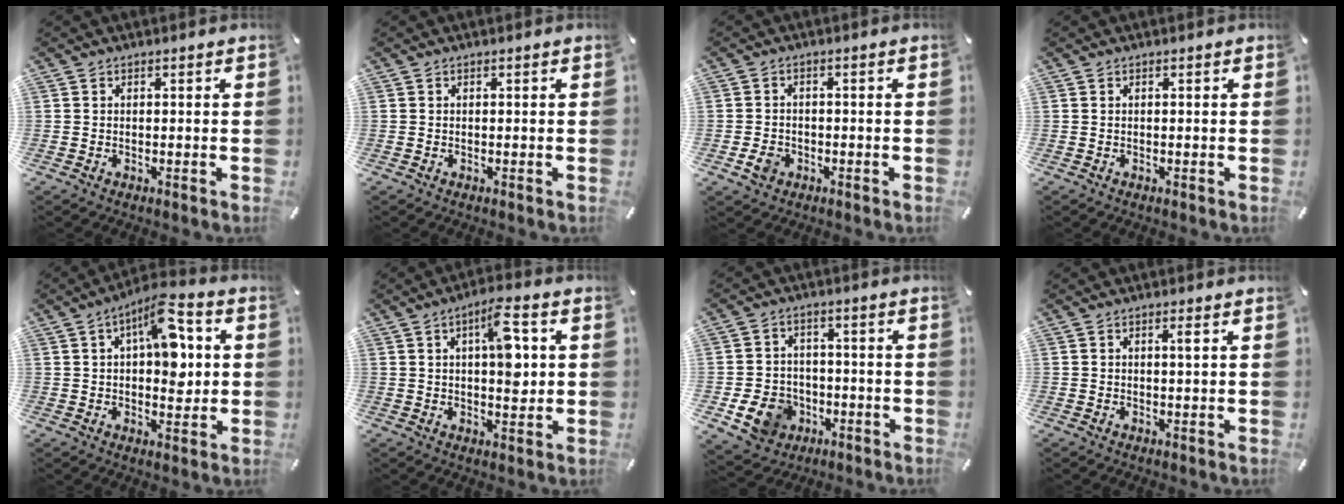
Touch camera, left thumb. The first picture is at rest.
{"total": 0.0}
{"total": 3.8, "force": [-1.5, 3.1, 1.6], "torque": [-0.030, 0.005, -0.026]}
{"total": 0.0}
{"total": 12.8, "force": [3.2, 6.6, 10.5], "torque": [-0.143, -0.009, 0.056]}
{"total": 10.5, "force": [2.4, 4.6, 9.1], "torque": [-0.122, -0.008, 0.035]}
{"total": 10.2, "force": [-3.7, 8.5, 4.2], "torque": [-0.098, 0.027, -0.062]}
{"total": 1.4, "force": [0.5, 0.4, 1.3], "torque": [-0.024, 0.003, 0.007]}